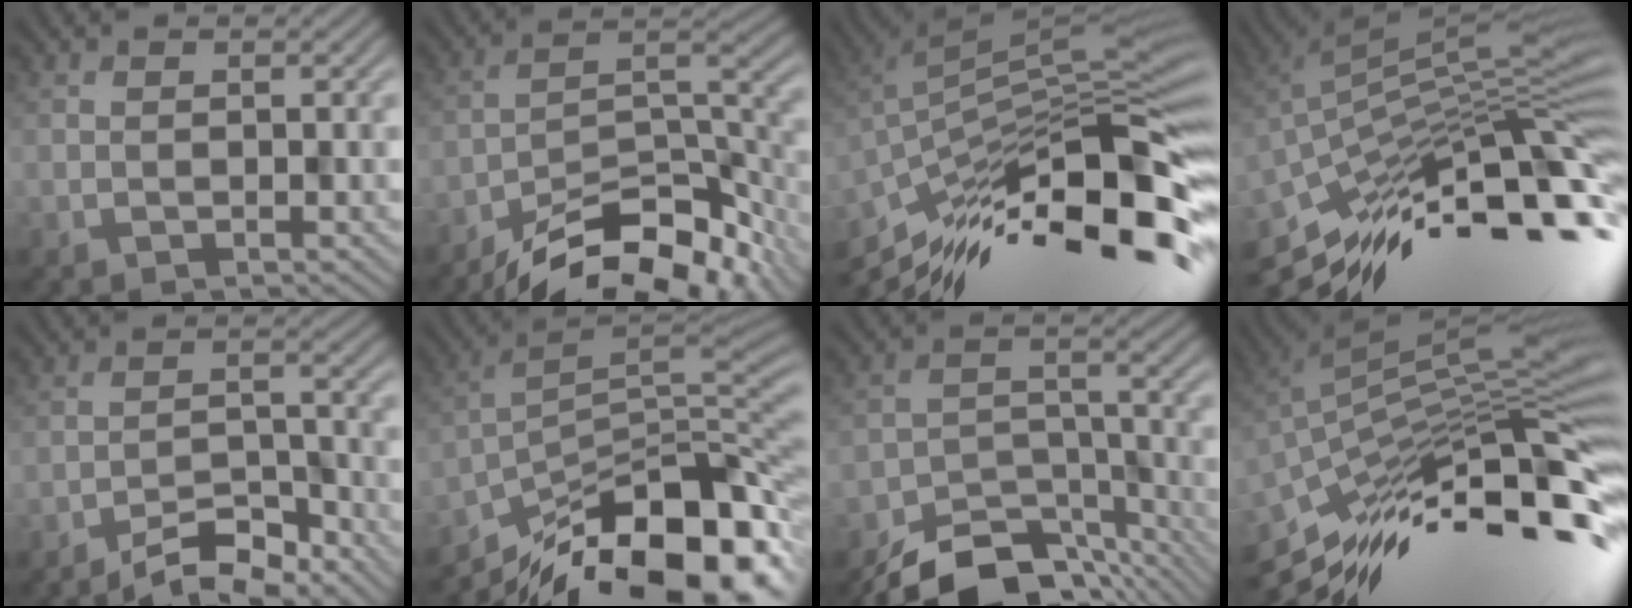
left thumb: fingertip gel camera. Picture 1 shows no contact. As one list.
[{"total": 14.8, "force": [-12.0, 4.0, 7.7], "torque": [-0.132, 0.003, -0.198]}, {"total": 16.8, "force": [-9.6, 4.7, 12.9], "torque": [-0.238, 0.010, -0.169]}, {"total": 16.0, "force": [-8.2, 3.9, 13.2], "torque": [-0.244, 0.015, -0.150]}, {"total": 6.0, "force": [-5.1, 1.4, 2.8], "torque": [-0.044, 0.007, -0.093]}, {"total": 16.4, "force": [-10.7, 6.3, 10.8], "torque": [-0.197, -0.020, -0.166]}, {"total": 11.5, "force": [-9.5, 4.5, 4.6], "torque": [-0.074, -0.010, -0.154]}, {"total": 15.5, "force": [-7.8, 3.5, 13.0], "torque": [-0.251, 0.018, -0.142]}]